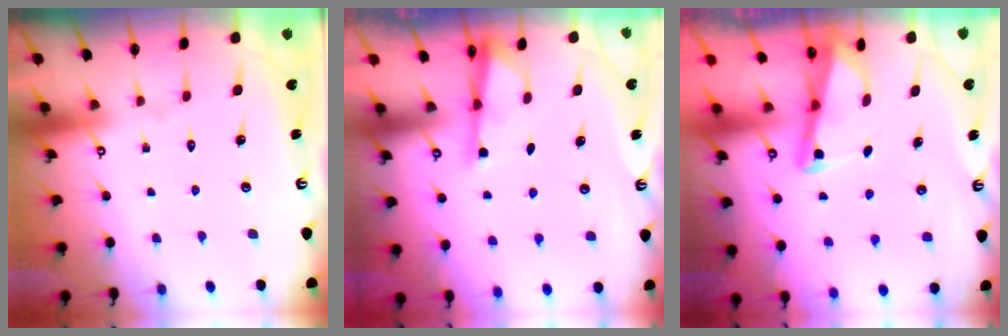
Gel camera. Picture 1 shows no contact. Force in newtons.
{"total": 2.2, "press": 2.2, "slide": 0.3}
{"total": 3.0, "press": 2.9, "slide": 0.4}